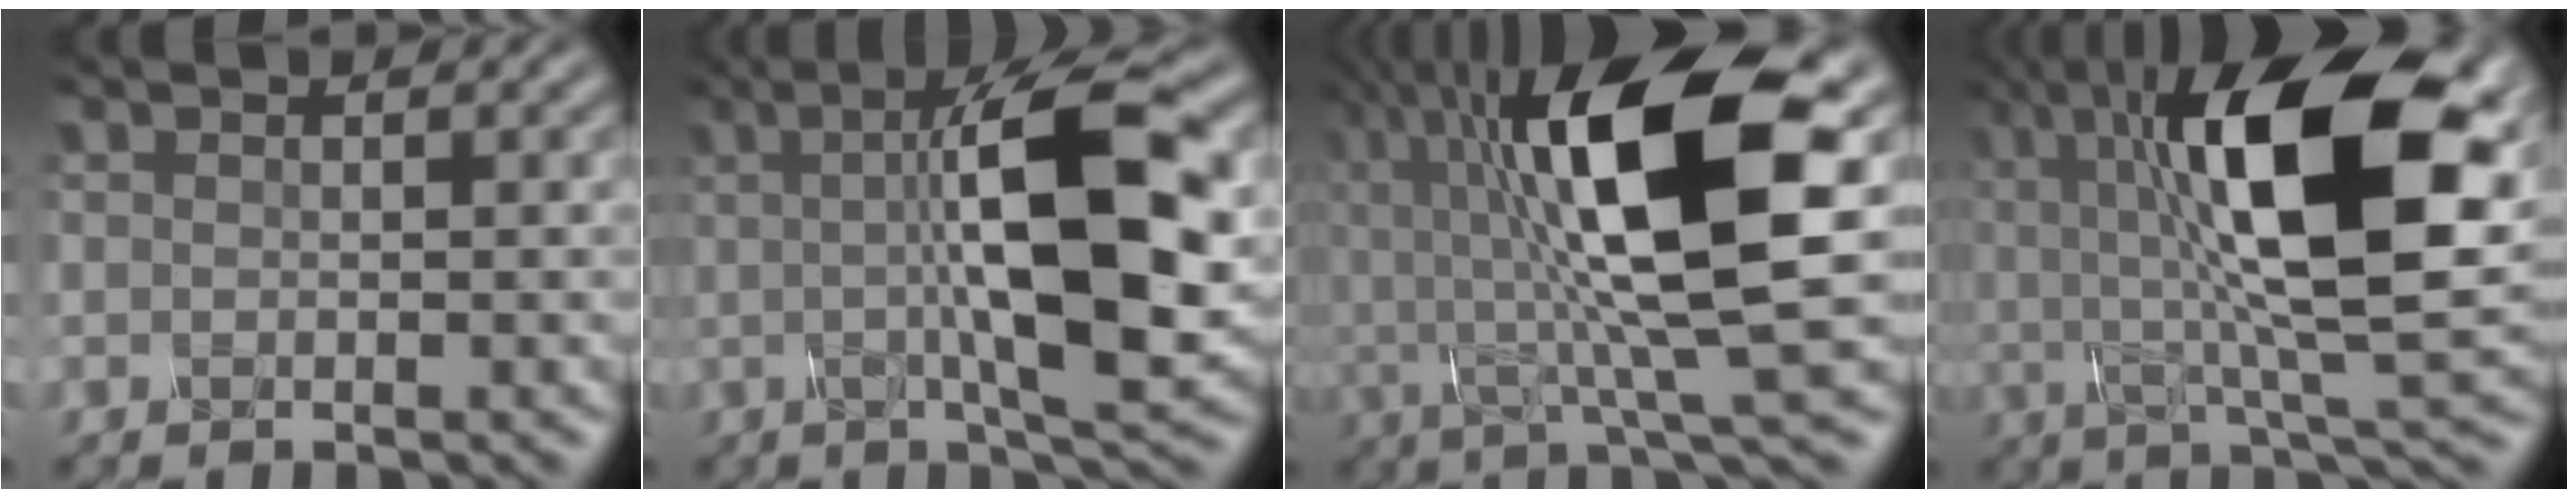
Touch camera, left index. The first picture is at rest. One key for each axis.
{"total": 12.1, "fx": 1.1, "fy": 2.8, "fz": 11.7, "tx": -0.164, "ty": 0.014, "tz": 0.020}
{"total": 12.9, "fx": 2.5, "fy": 3.4, "fz": 12.1, "tx": -0.220, "ty": 0.007, "tz": 0.047}
{"total": 15.3, "fx": 4.2, "fy": 5.3, "fz": 13.8, "tx": -0.225, "ty": 0.007, "tz": 0.059}